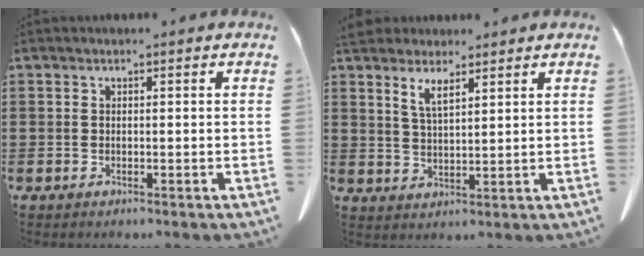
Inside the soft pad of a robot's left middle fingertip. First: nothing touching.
{"total": 4.5, "force": [3.4, 1.2, 2.8], "torque": [-0.064, -0.004, 0.061]}